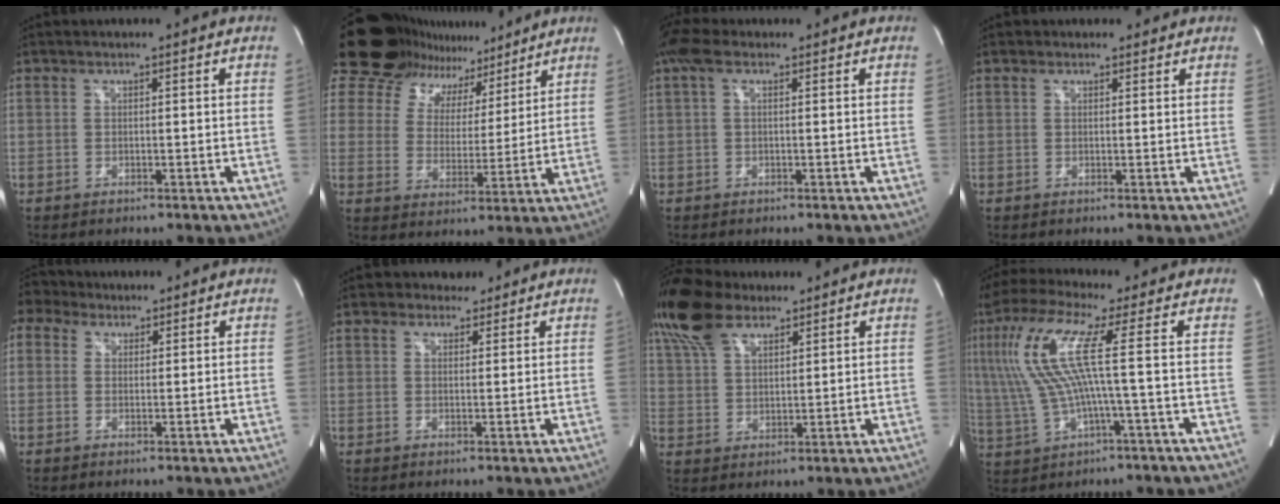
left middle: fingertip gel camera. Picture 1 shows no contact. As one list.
[{"total": 16.8, "force": [13.2, 9.0, 5.2], "torque": [-0.097, 0.033, 0.197]}, {"total": 3.5, "force": [1.9, 1.4, 2.6], "torque": [-0.067, 0.034, 0.034]}, {"total": 1.4, "force": [1.1, 1.0, -0.2], "torque": [0.009, 0.009, 0.011]}, {"total": 2.8, "force": [2.4, 1.5, -0.5], "torque": [0.001, 0.020, 0.047]}, {"total": 2.6, "force": [2.1, 1.5, -0.2], "torque": [0.012, 0.006, 0.028]}, {"total": 9.4, "force": [7.3, 3.9, 4.5], "torque": [-0.104, 0.029, 0.150]}, {"total": 16.4, "force": [3.0, 1.8, 16.0], "torque": [-0.370, 0.023, 0.054]}]